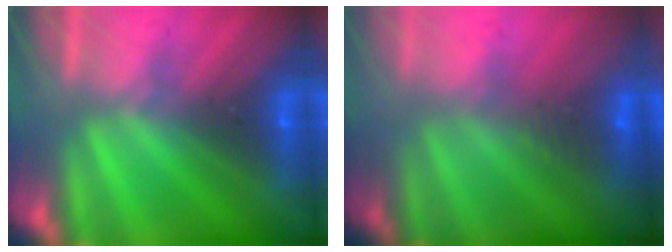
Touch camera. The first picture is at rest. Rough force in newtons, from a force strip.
{"total": 2.4}